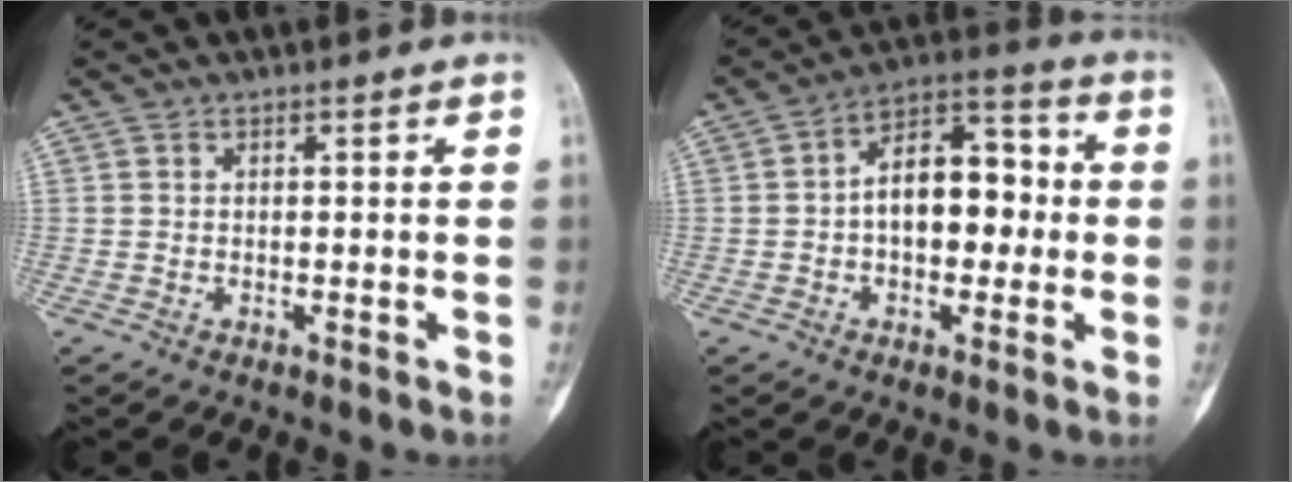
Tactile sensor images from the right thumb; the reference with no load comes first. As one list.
[{"total": 12.8, "force": [-0.3, 8.0, 10.0], "torque": [-0.118, 0.039, -0.013]}]